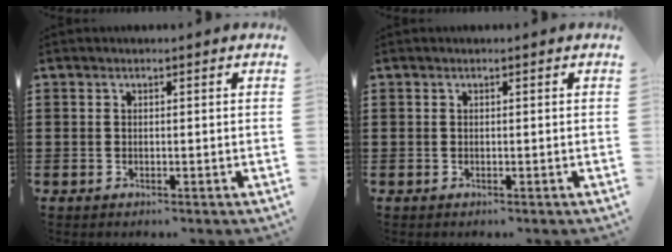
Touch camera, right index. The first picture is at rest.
{"total": 0.0}